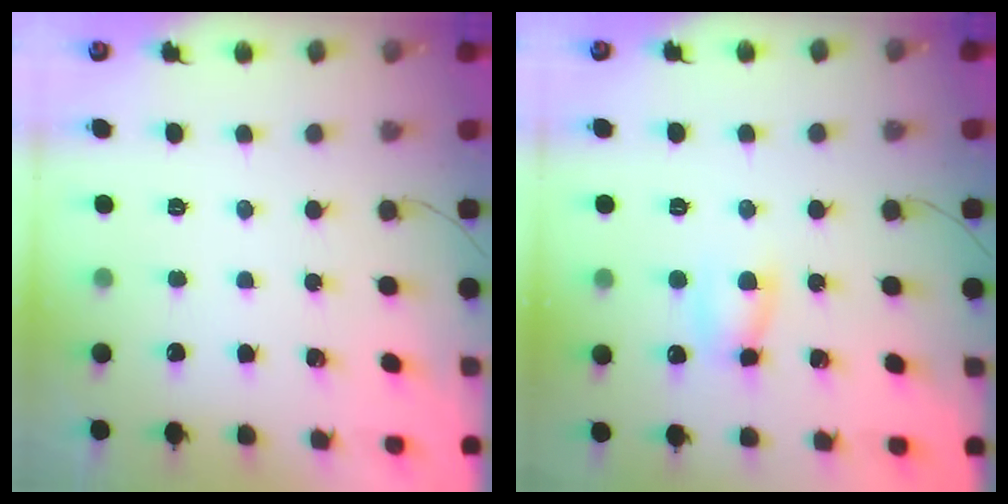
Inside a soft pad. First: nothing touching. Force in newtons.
{"total": 5.2, "press": 5.2, "slide": 0.6}